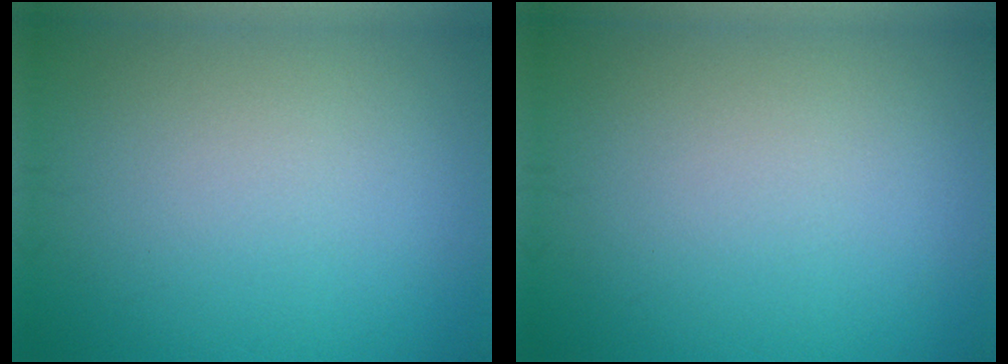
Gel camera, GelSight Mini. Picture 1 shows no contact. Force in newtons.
{"total": 0.0}